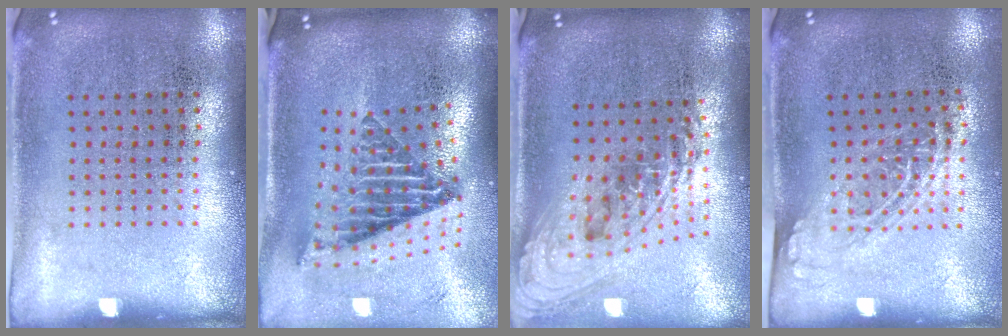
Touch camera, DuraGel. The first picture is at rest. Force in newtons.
{"total": 2.8, "press": 1.7, "slide": 2.2}
{"total": 2.4, "press": 1.7, "slide": 1.7}
{"total": 1.3, "press": 1.0, "slide": 0.8}